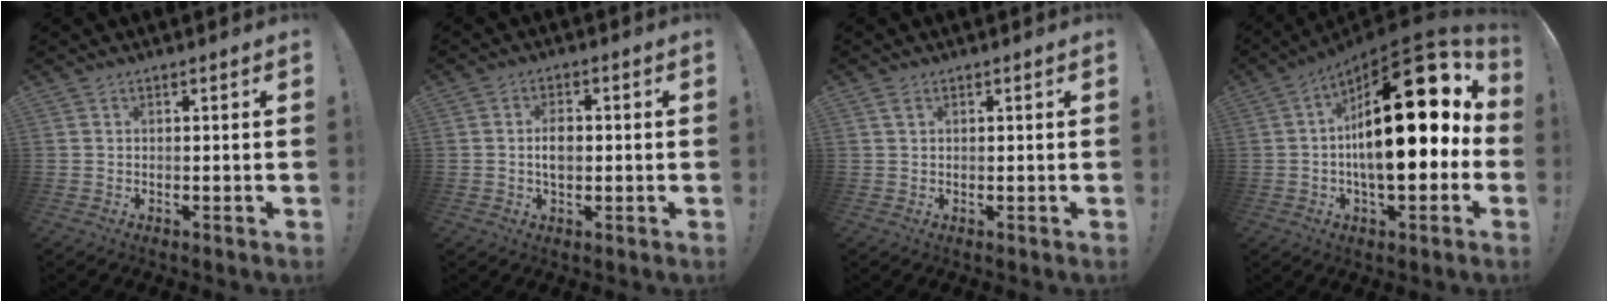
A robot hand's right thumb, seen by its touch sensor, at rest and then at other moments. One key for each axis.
{"total": 4.5, "fx": -0.2, "fy": 2.8, "fz": 3.4, "tx": -0.055, "ty": 0.002, "tz": -0.009}
{"total": 1.3, "fx": 0.7, "fy": 0.5, "fz": 1.0, "tx": -0.014, "ty": -0.001, "tz": 0.011}
{"total": 28.1, "fx": 3.2, "fy": 11.6, "fz": 25.4, "tx": -0.393, "ty": -0.018, "tz": 0.052}